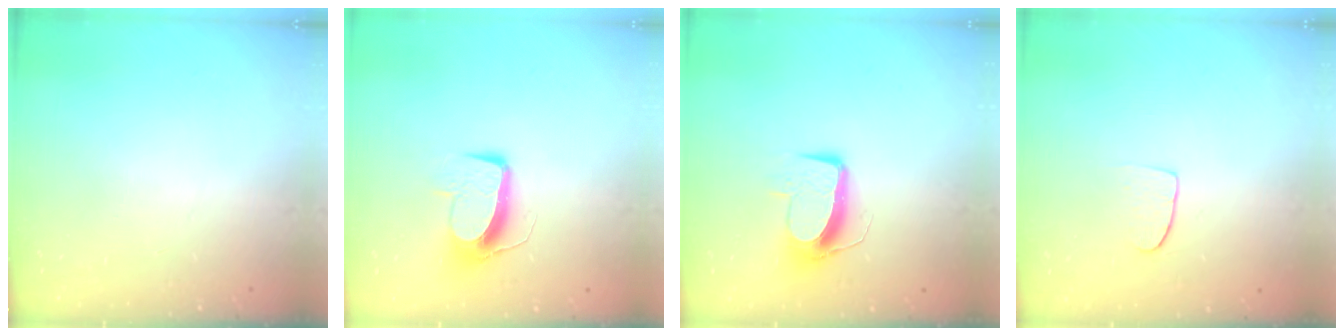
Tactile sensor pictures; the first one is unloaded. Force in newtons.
{"total": 10.5, "press": 10.5, "slide": 0.8}
{"total": 10.2, "press": 10.1, "slide": 0.5}
{"total": 6.4, "press": 6.3, "slide": 0.4}